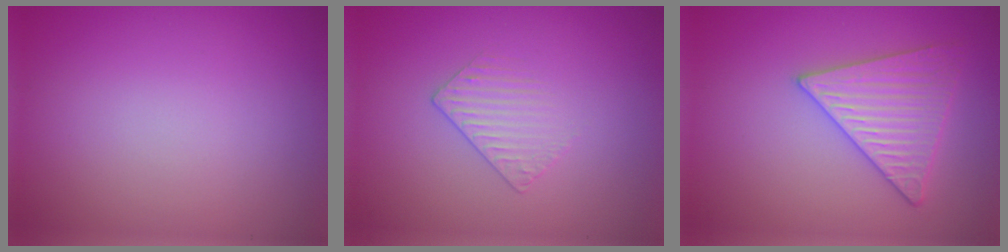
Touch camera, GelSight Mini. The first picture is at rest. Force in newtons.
{"total": 1.3, "press": 0.6, "slide": 1.1}
{"total": 3.9, "press": 3.6, "slide": 1.3}